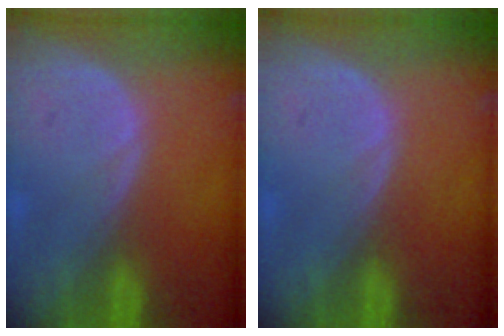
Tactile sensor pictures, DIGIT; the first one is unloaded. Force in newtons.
{"total": 0.0}